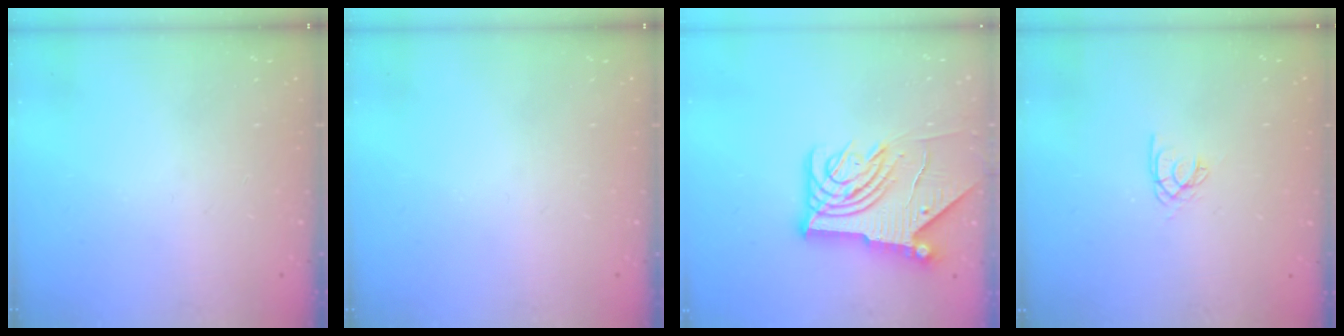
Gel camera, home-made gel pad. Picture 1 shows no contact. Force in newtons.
{"total": 0.0}
{"total": 12.0, "press": 11.9, "slide": 1.5}
{"total": 2.6, "press": 2.6, "slide": 0.1}